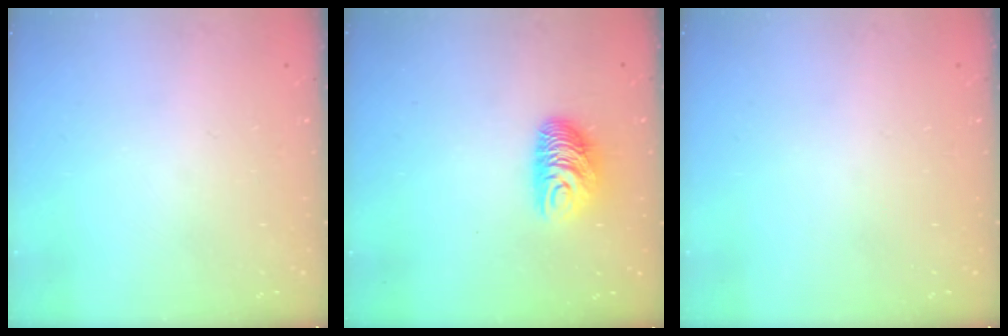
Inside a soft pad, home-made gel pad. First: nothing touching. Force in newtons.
{"total": 9.3, "press": 9.2, "slide": 0.7}
{"total": 0.0}